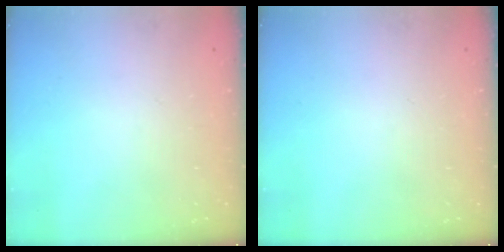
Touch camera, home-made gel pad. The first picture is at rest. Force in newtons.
{"total": 0.0}